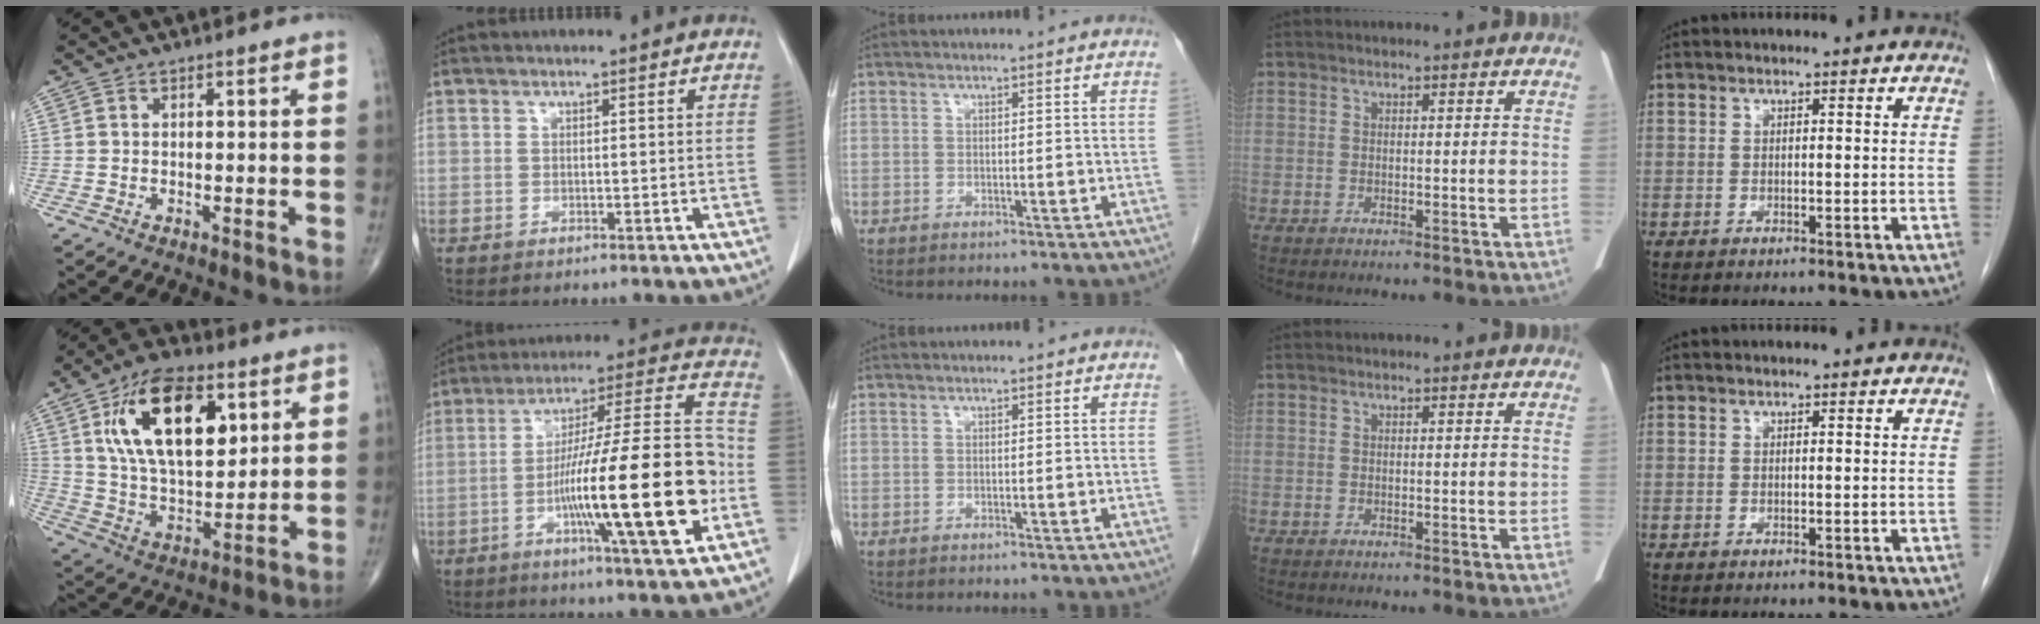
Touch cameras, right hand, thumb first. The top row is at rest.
{"thumb": {"total": 21.0, "force": [7.7, 11.0, 16.1], "torque": [-0.242, -0.026, 0.136]}, "index": {"total": 23.1, "force": [-5.9, 1.3, 22.3], "torque": [-0.341, -0.002, -0.095]}}